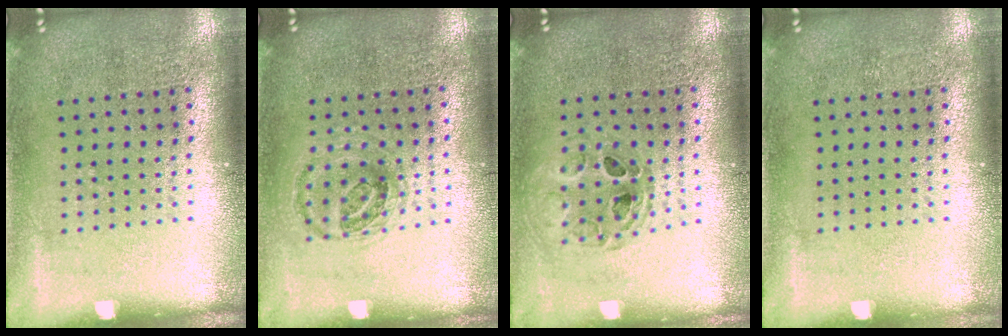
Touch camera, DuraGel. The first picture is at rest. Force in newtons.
{"total": 0.9, "press": 0.9, "slide": 0.2}
{"total": 0.8, "press": 0.8, "slide": 0.1}
{"total": 0.0}